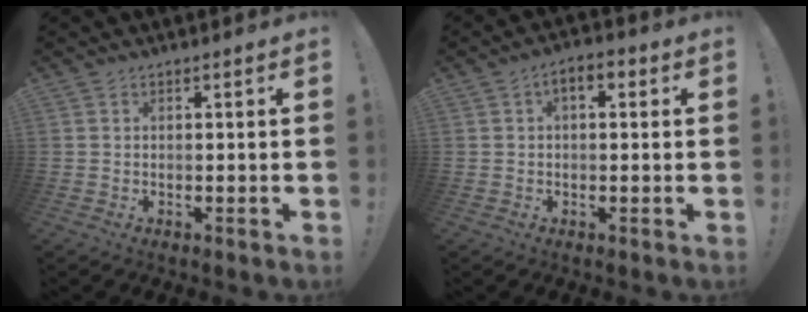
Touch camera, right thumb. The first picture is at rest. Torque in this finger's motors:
{"motor_torque": [0.35, 1.27, 0.76, -0.10, -0.02]}